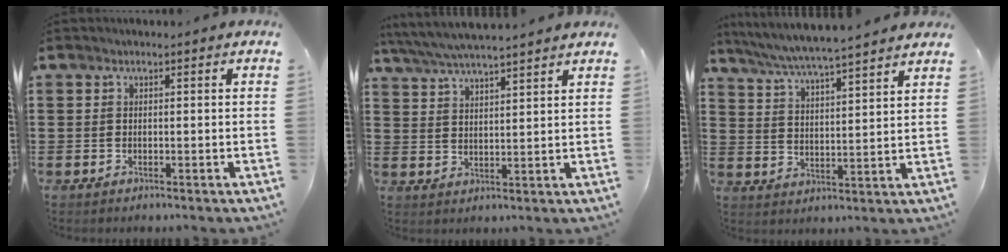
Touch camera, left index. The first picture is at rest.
{"total": 5.0, "force": [4.7, -0.1, 1.7], "torque": [-0.048, -0.024, 0.081]}
{"total": 5.0, "force": [4.7, -0.6, 1.6], "torque": [-0.053, -0.032, 0.077]}